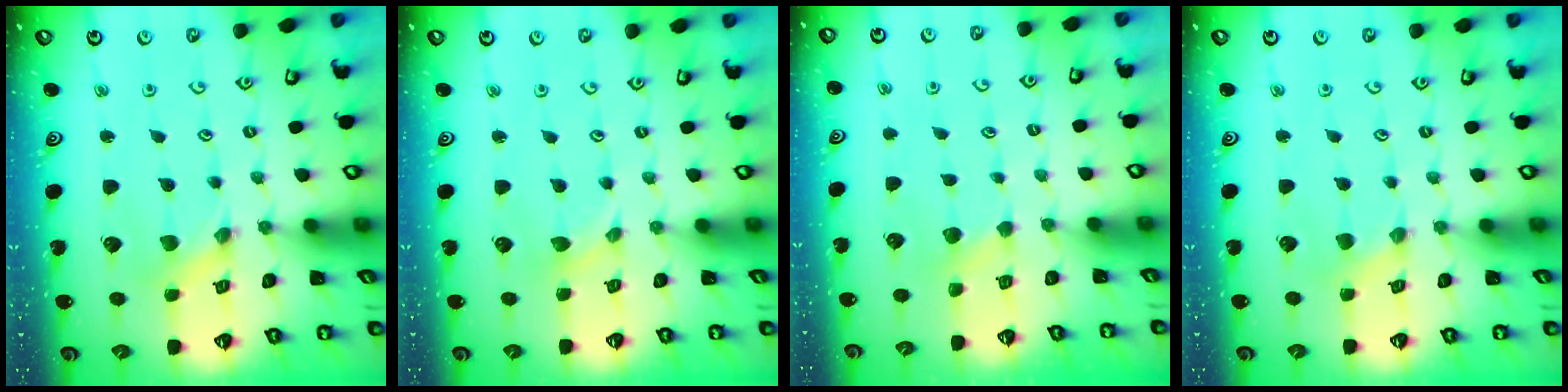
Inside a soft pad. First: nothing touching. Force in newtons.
{"total": 0.0}
{"total": 3.0, "press": 3.0, "slide": 0.3}
{"total": 2.2, "press": 2.2, "slide": 0.4}